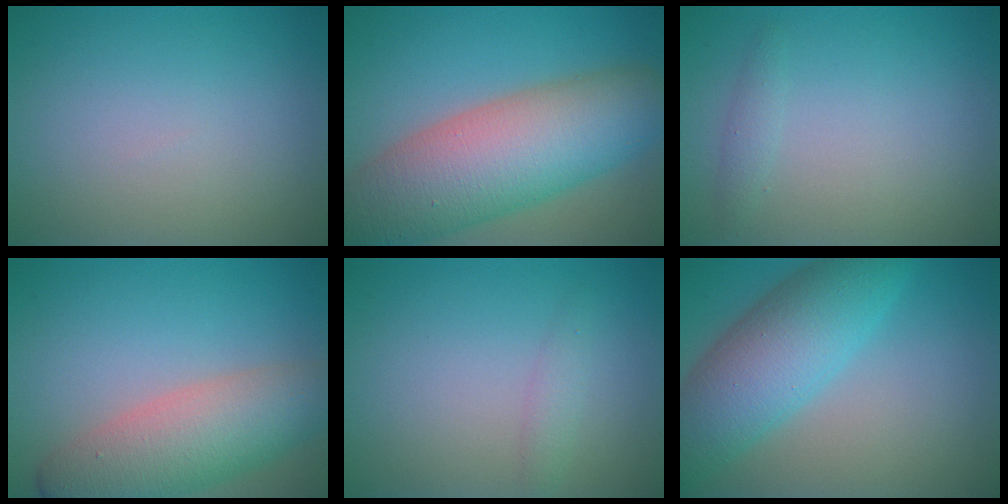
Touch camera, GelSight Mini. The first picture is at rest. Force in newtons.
{"total": 12.3, "press": 12.3, "slide": 0.7}
{"total": 1.0, "press": 1.0, "slide": 0.0}
{"total": 7.5, "press": 7.5, "slide": 0.4}
{"total": 1.3, "press": 1.3, "slide": 0.0}
{"total": 8.3, "press": 8.3, "slide": 0.4}